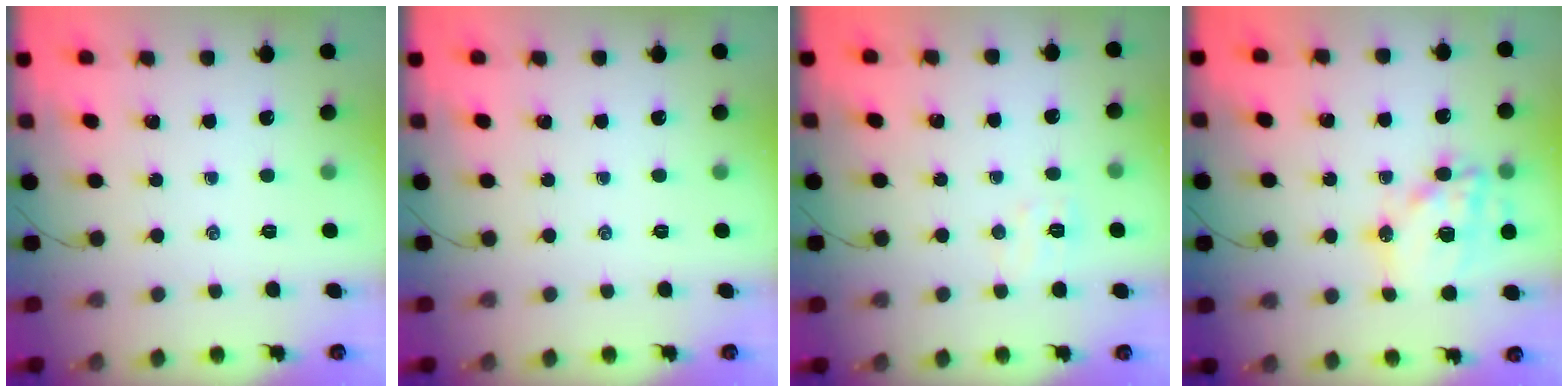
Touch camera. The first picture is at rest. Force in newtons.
{"total": 0.0}
{"total": 4.9, "press": 4.7, "slide": 1.4}
{"total": 16.3, "press": 15.9, "slide": 3.8}